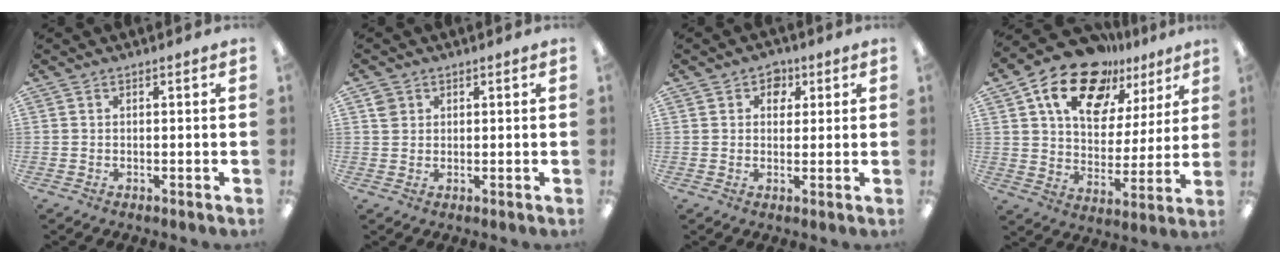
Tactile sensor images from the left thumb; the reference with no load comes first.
{"total": 2.3, "force": [1.1, 2.0, 0.4], "torque": [0.005, -0.002, 0.017]}
{"total": 4.0, "force": [1.9, 3.3, 1.1], "torque": [0.000, -0.003, 0.028]}
{"total": 18.0, "force": [12.2, 9.9, 8.7], "torque": [-0.153, -0.064, 0.217]}